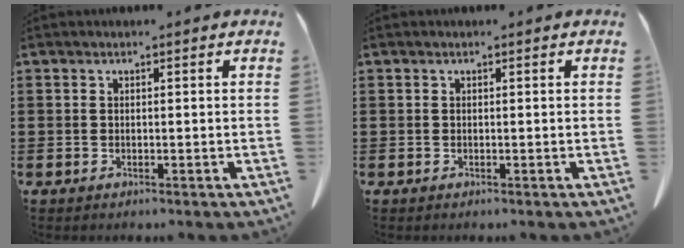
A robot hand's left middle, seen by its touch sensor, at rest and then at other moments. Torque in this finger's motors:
{"motor_torque": [0.00, 0.00, 0.00, 0.00]}